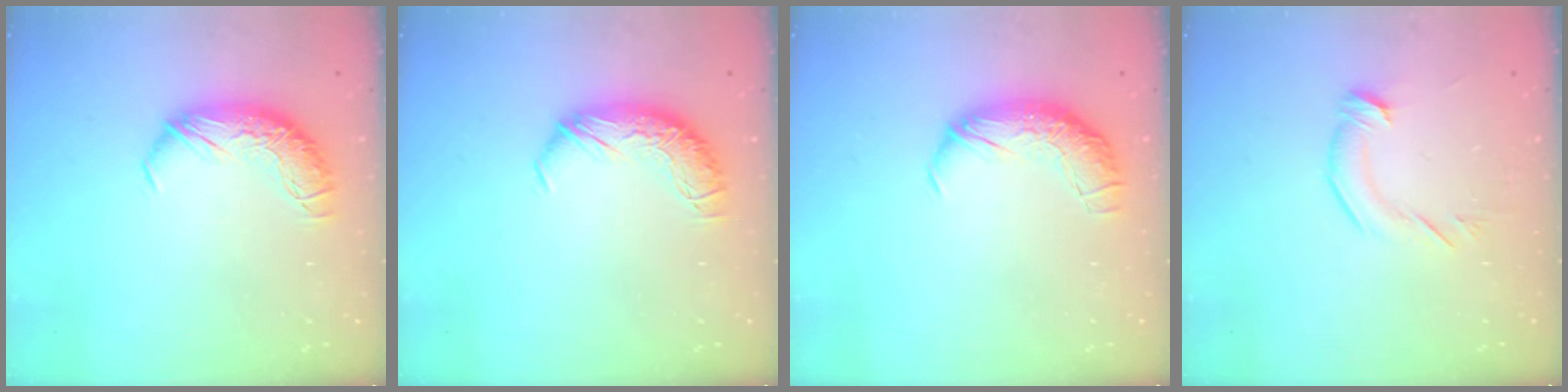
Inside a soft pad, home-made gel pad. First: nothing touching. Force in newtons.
{"total": 0.0}
{"total": 2.5, "press": 1.3, "slide": 2.2}
{"total": 2.8, "press": 2.7, "slide": 0.4}